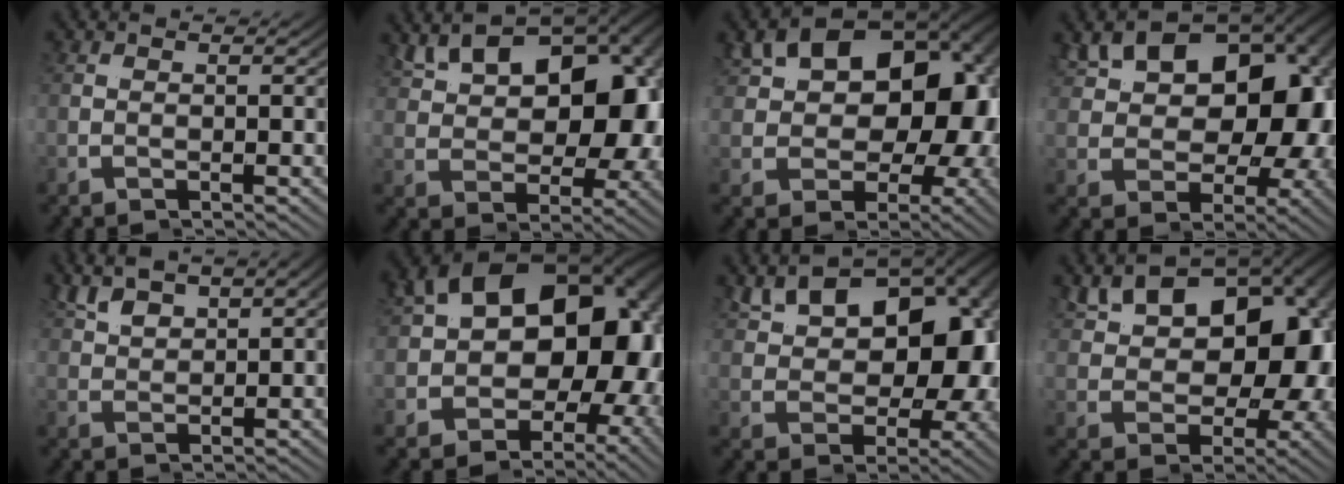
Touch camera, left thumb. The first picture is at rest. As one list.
[{"total": 12.7, "force": [2.3, 6.7, 10.5], "torque": [-0.157, 0.001, 0.042]}, {"total": 19.7, "force": [2.7, 12.9, 14.7], "torque": [-0.229, -0.005, 0.047]}, {"total": 17.4, "force": [2.6, 10.8, 13.4], "torque": [-0.201, -0.001, 0.044]}, {"total": 2.0, "force": [1.7, -0.4, 1.0], "torque": [-0.013, 0.010, 0.029]}, {"total": 22.4, "force": [1.9, 15.2, 16.4], "torque": [-0.256, -0.012, 0.029]}, {"total": 14.0, "force": [2.3, 8.0, 11.3], "torque": [-0.169, -0.002, 0.042]}, {"total": 15.6, "force": [2.4, 9.4, 12.3], "torque": [-0.180, -0.001, 0.040]}]